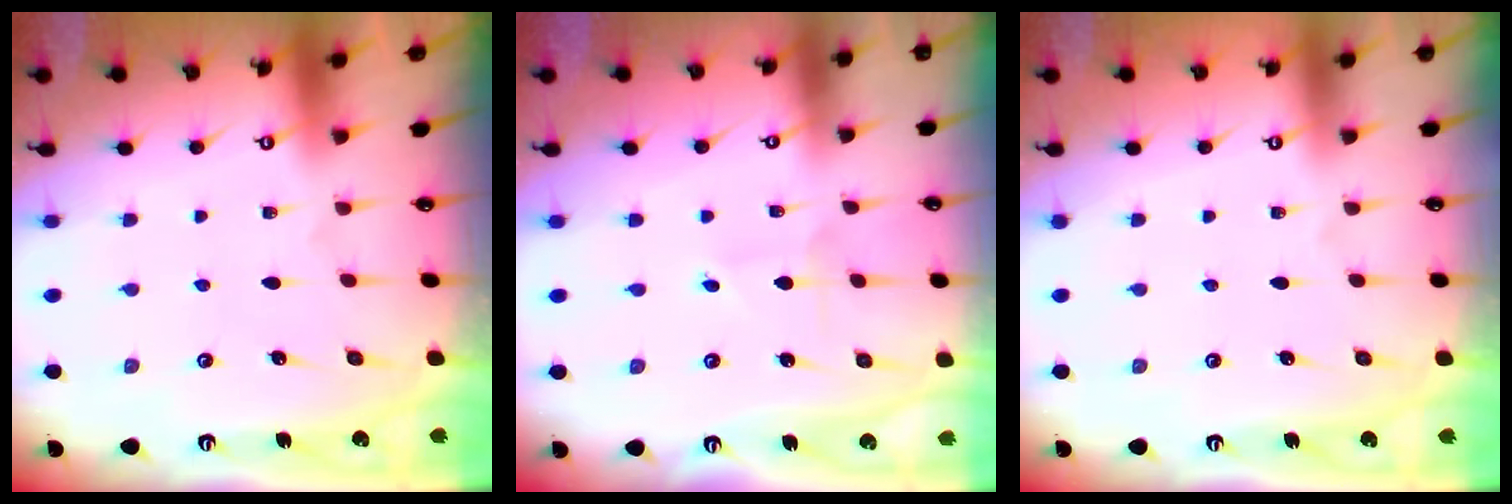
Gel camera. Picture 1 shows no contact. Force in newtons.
{"total": 1.6, "press": 1.6, "slide": 0.2}
{"total": 0.9, "press": 0.9, "slide": 0.2}